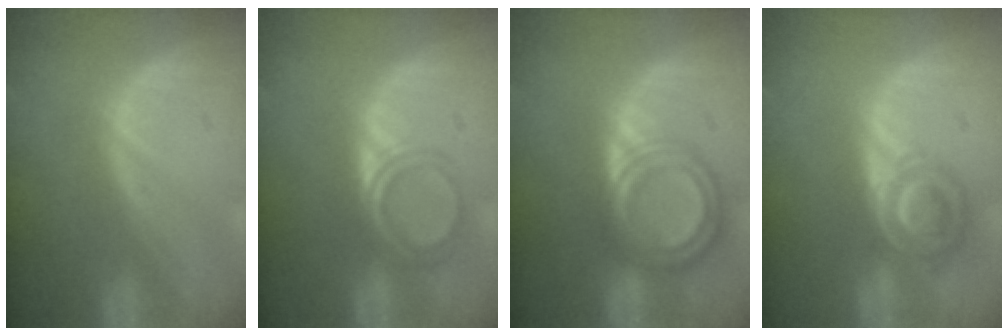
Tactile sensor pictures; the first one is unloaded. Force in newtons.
{"total": 4.7, "press": 4.2, "slide": 2.2}
{"total": 7.7, "press": 7.6, "slide": 0.5}
{"total": 7.1, "press": 6.0, "slide": 3.8}